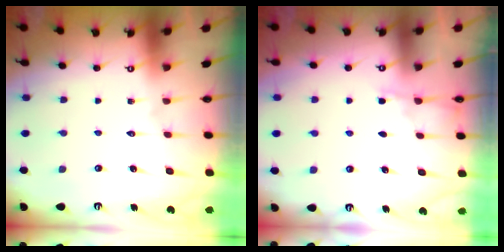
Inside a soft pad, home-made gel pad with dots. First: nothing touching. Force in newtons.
{"total": 2.5, "press": 2.5, "slide": 0.4}